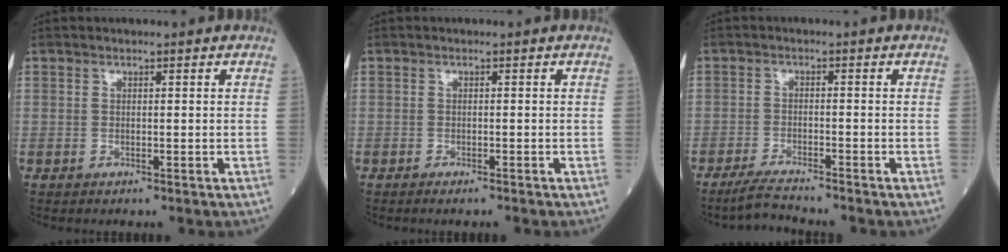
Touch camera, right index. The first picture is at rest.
{"total": 1.4, "force": [-1.2, 0.0, 0.8], "torque": [-0.012, -0.003, -0.015]}
{"total": 3.9, "force": [-3.7, -0.4, 1.3], "torque": [-0.031, -0.018, -0.071]}